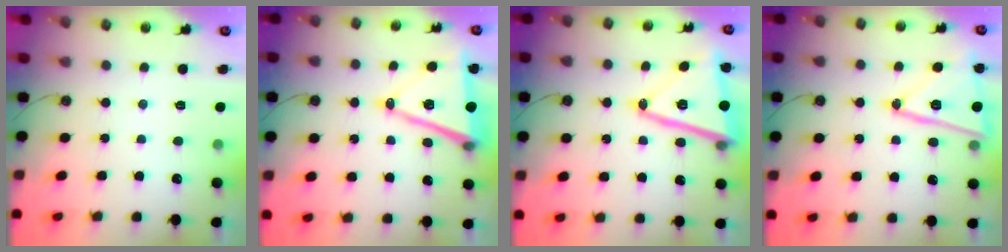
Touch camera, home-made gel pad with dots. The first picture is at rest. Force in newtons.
{"total": 15.1, "press": 14.6, "slide": 3.7}
{"total": 18.6, "press": 18.5, "slide": 1.7}
{"total": 16.7, "press": 16.7, "slide": 0.7}